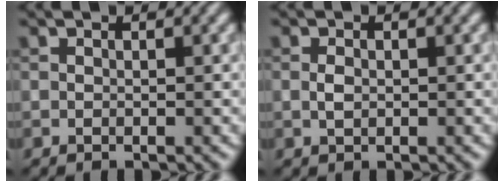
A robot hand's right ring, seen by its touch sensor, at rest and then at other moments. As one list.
[{"total": 1.1, "force": [0.0, 0.7, 0.8], "torque": [-0.020, 0.000, 0.000]}]